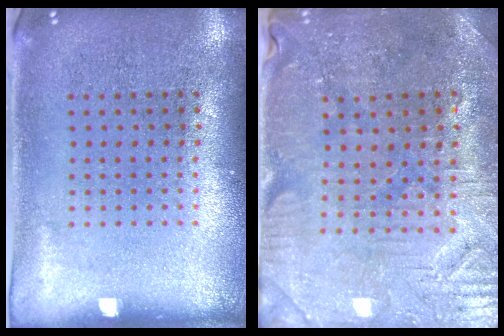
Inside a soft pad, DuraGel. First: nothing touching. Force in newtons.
{"total": 1.4, "press": 1.4, "slide": 0.4}